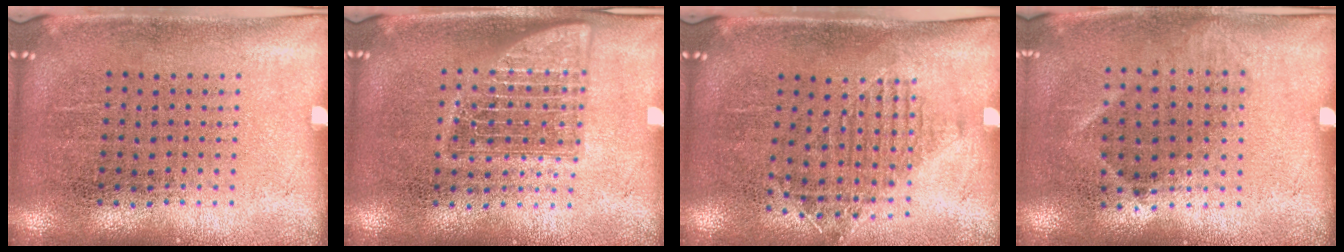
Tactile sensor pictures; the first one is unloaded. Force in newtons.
{"total": 2.1, "press": 2.0, "slide": 0.3}
{"total": 1.2, "press": 1.1, "slide": 0.6}
{"total": 1.1, "press": 0.9, "slide": 0.7}